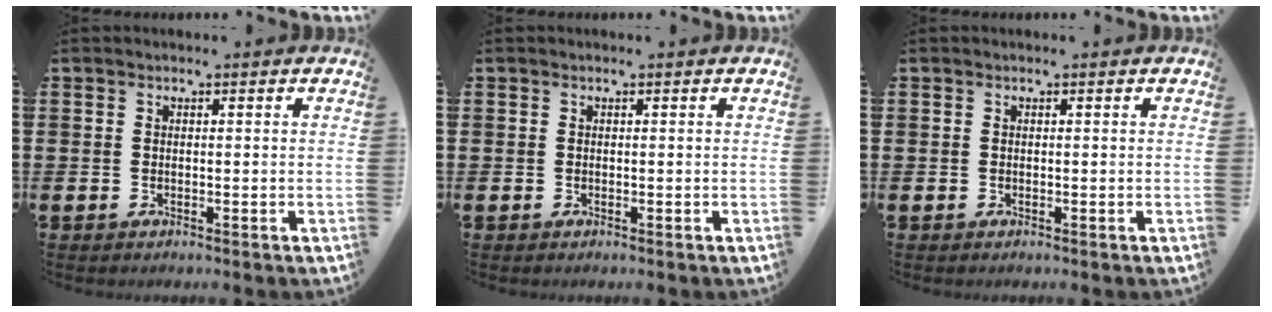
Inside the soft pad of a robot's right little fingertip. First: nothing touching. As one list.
[{"total": 0.0}, {"total": 0.0}]